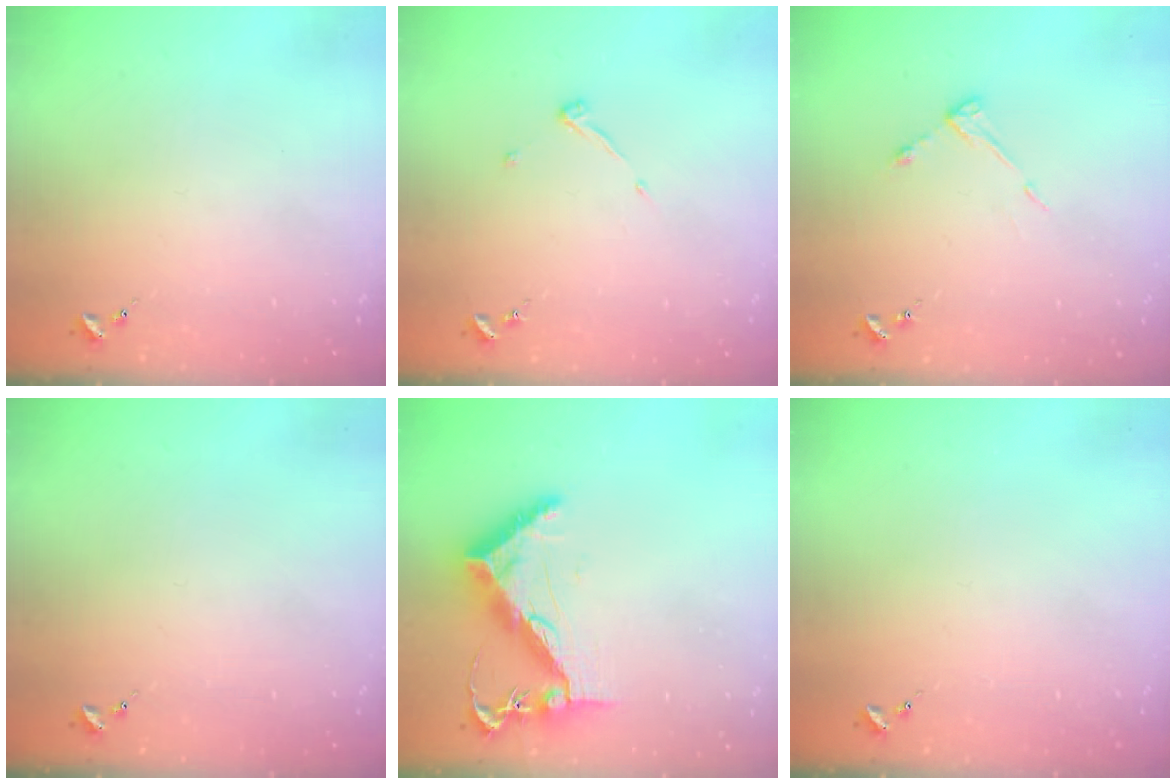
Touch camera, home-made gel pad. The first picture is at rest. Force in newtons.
{"total": 3.9, "press": 3.9, "slide": 0.5}
{"total": 5.0, "press": 4.9, "slide": 0.4}
{"total": 0.0}
{"total": 10.7, "press": 10.6, "slide": 1.3}
{"total": 0.0}